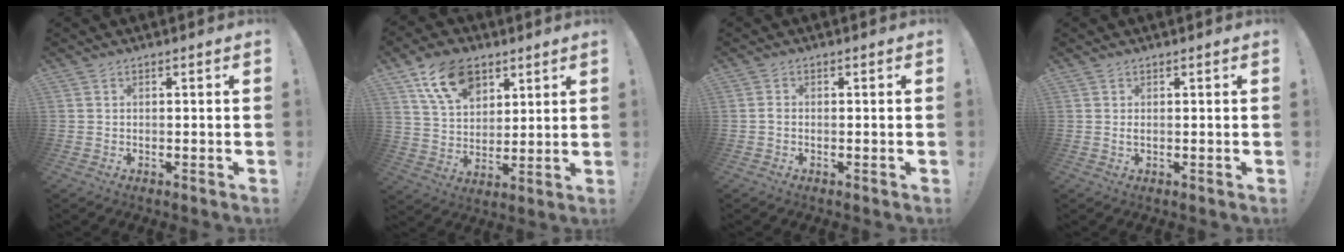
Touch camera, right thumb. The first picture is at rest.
{"total": 14.5, "force": [8.3, 9.2, 7.6], "torque": [-0.123, -0.033, 0.156]}
{"total": 1.0, "force": [-0.5, 0.5, 0.8], "torque": [-0.023, 0.005, -0.007]}
{"total": 0.6, "force": [0.1, 0.2, 0.6], "torque": [-0.013, 0.001, 0.001]}